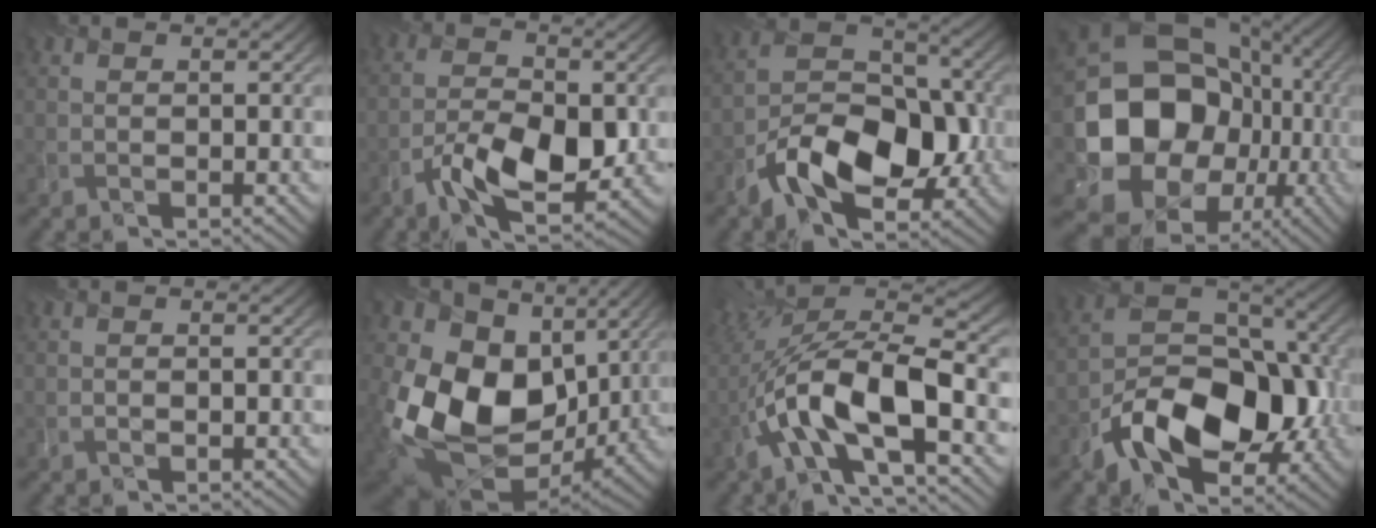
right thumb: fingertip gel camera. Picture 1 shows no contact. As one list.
[{"total": 8.0, "force": [-3.2, 3.6, 6.4], "torque": [-0.111, -0.003, -0.054]}, {"total": 11.4, "force": [-4.9, 6.5, 8.0], "torque": [-0.139, 0.000, -0.095]}, {"total": 20.9, "force": [-1.9, 18.0, 10.5], "torque": [-0.223, -0.042, -0.035]}, {"total": 0.0}, {"total": 19.6, "force": [2.2, 15.0, 12.5], "torque": [-0.292, -0.036, 0.077]}, {"total": 13.5, "force": [-4.1, 4.9, 11.9], "torque": [-0.228, 0.006, -0.072]}, {"total": 13.0, "force": [-5.5, 7.8, 8.8], "torque": [-0.153, -0.009, -0.102]}]